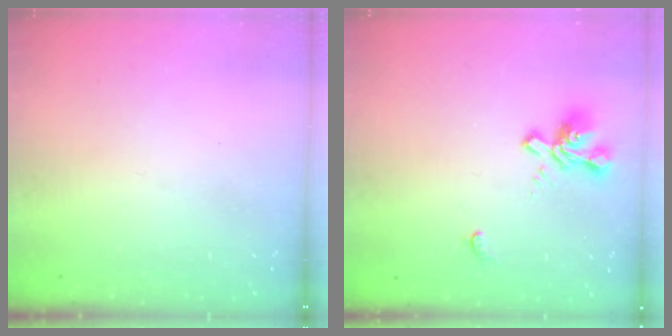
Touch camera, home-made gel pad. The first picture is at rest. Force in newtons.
{"total": 1.8, "press": 1.4, "slide": 1.2}